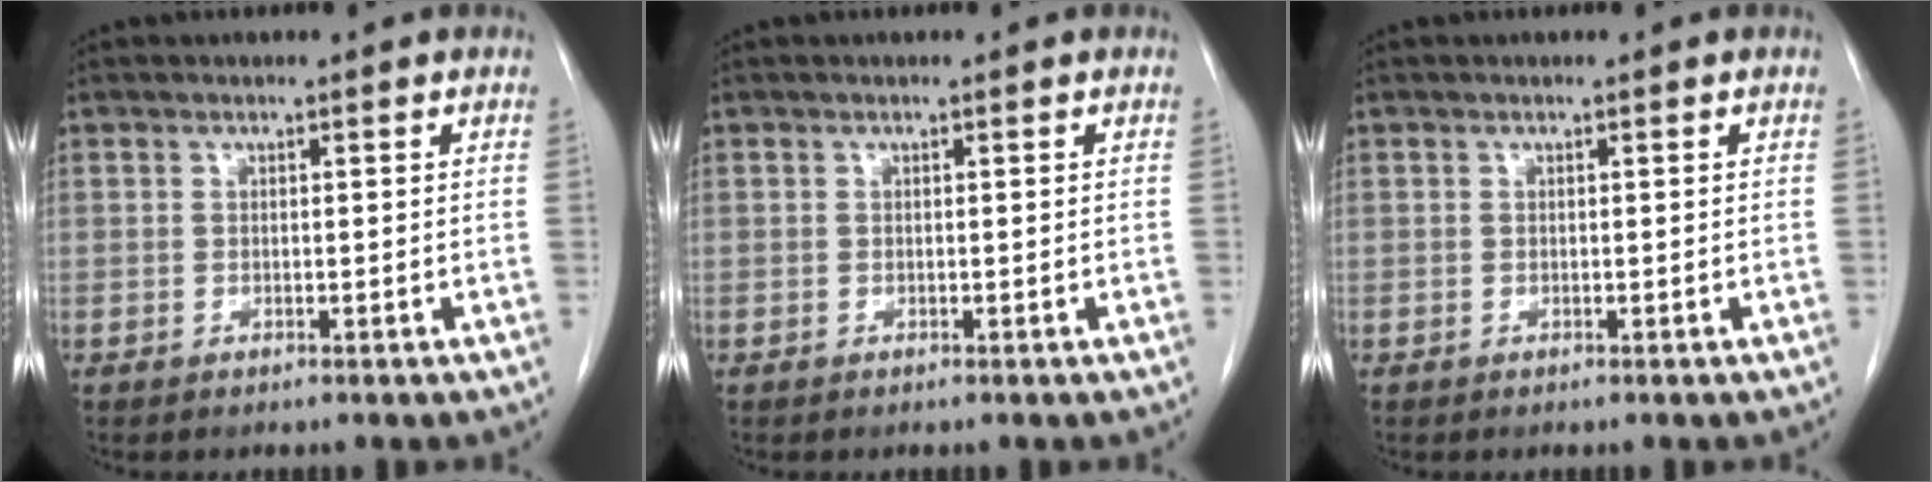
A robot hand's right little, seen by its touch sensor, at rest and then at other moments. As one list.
[{"total": 0.0}, {"total": 0.0}]